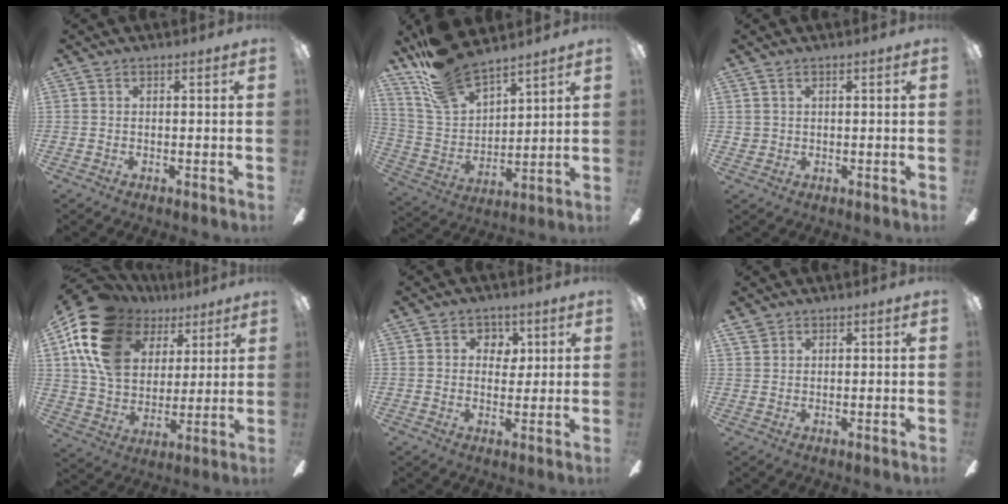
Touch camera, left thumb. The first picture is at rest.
{"total": 14.3, "force": [12.5, 4.6, 5.3], "torque": [-0.134, -0.076, 0.234]}
{"total": 1.4, "force": [0.9, 1.2, 0.1], "torque": [-0.004, 0.002, 0.016]}
{"total": 19.6, "force": [9.5, 13.5, 10.5], "torque": [-0.223, -0.039, 0.177]}
{"total": 4.2, "force": [1.6, 3.5, 1.6], "torque": [-0.010, 0.000, 0.022]}
{"total": 2.4, "force": [1.8, 1.5, 0.6], "torque": [-0.014, 0.000, 0.035]}